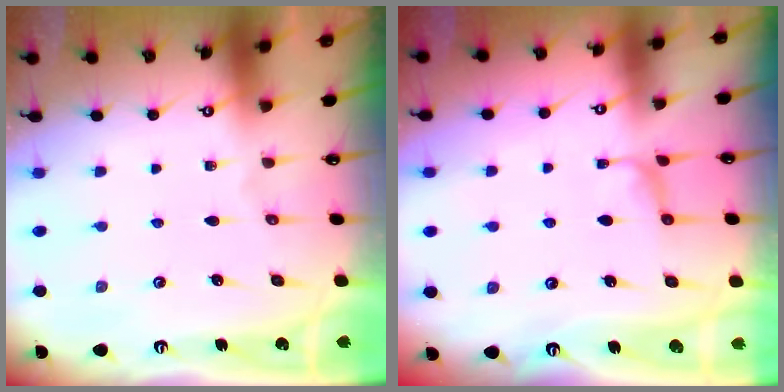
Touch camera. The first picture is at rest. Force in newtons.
{"total": 1.8, "press": 1.5, "slide": 1.0}